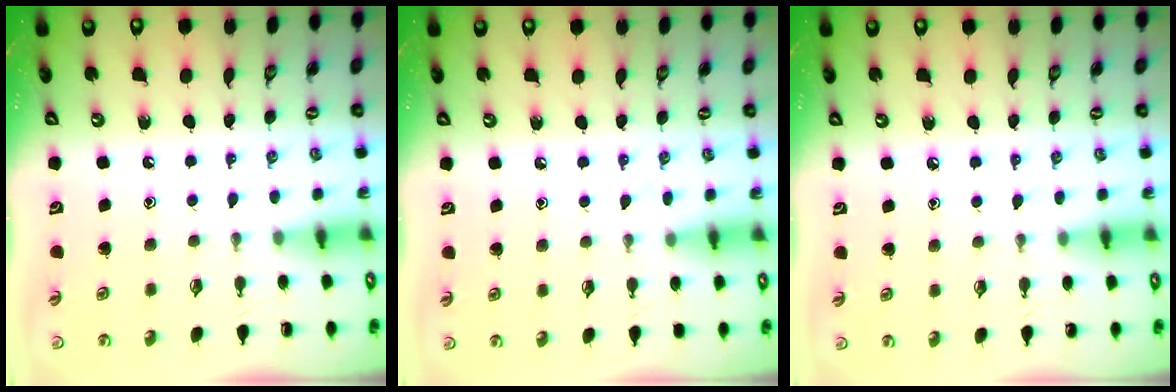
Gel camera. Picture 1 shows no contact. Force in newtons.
{"total": 4.6, "press": 4.5, "slide": 0.7}
{"total": 4.7, "press": 4.6, "slide": 0.6}